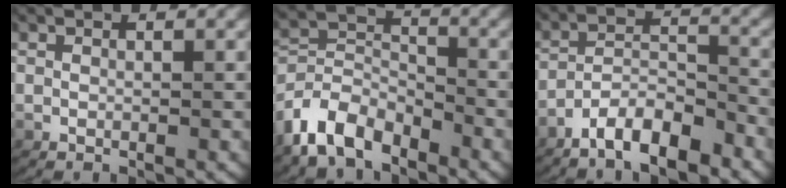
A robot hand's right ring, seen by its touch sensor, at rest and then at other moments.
{"total": 6.4, "force": [-3.8, 4.5, 2.6], "torque": [-0.057, -0.027, -0.063]}
{"total": 6.1, "force": [-4.5, 2.8, 3.2], "torque": [-0.050, -0.009, -0.077]}